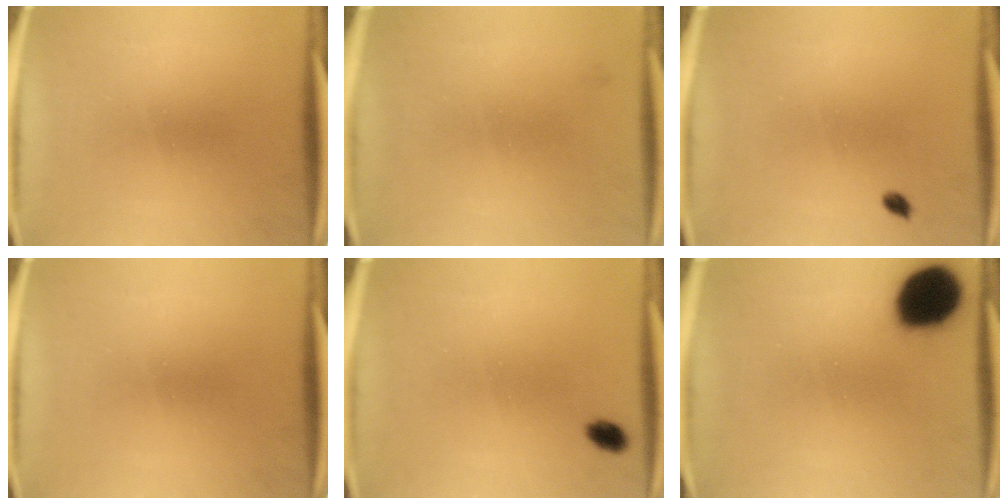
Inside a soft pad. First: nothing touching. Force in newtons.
{"total": 1.1}
{"total": 1.0}
{"total": 0.0}
{"total": 2.2}
{"total": 16.5}